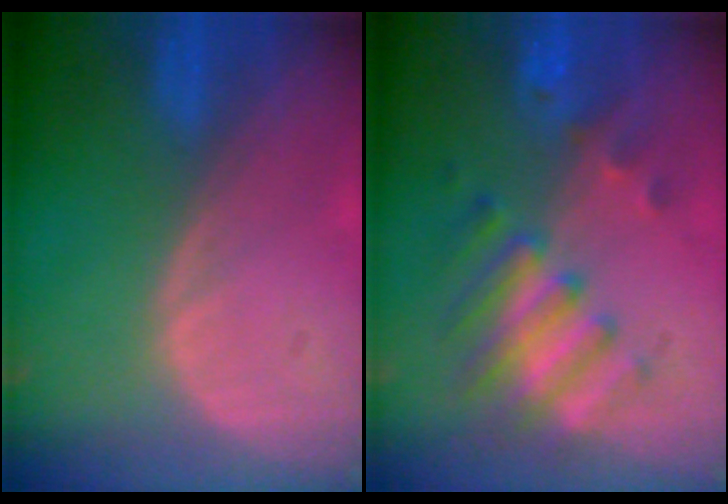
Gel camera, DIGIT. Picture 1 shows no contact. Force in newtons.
{"total": 8.3, "press": 7.2, "slide": 4.0}